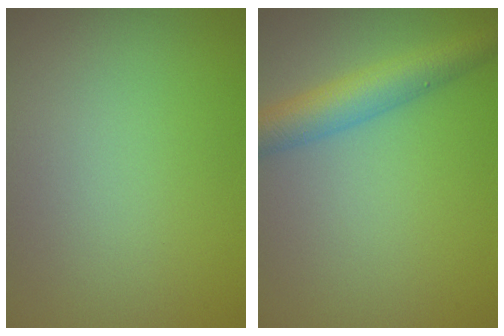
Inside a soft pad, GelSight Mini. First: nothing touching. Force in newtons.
{"total": 4.5, "press": 4.5, "slide": 0.1}